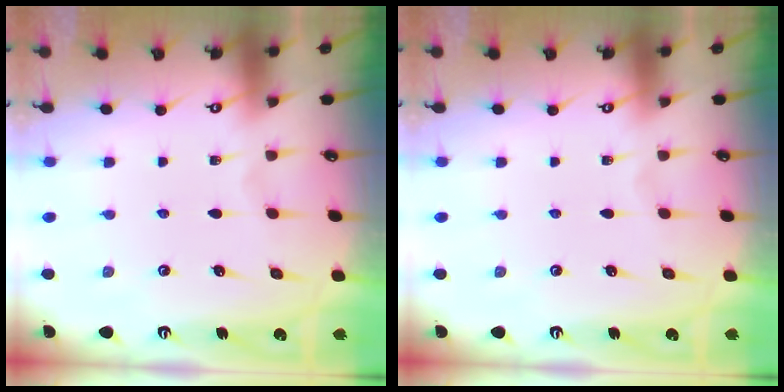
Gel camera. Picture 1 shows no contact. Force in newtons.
{"total": 0.0}